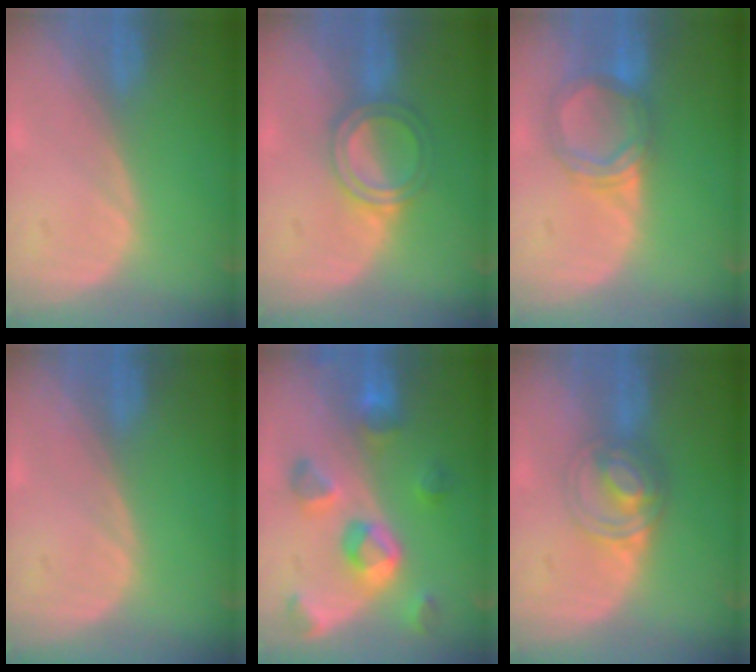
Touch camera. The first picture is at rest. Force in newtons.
{"total": 4.9, "press": 4.9, "slide": 0.3}
{"total": 5.4, "press": 5.3, "slide": 0.9}
{"total": 0.0}
{"total": 8.4, "press": 8.1, "slide": 2.3}
{"total": 6.1, "press": 5.4, "slide": 2.8}